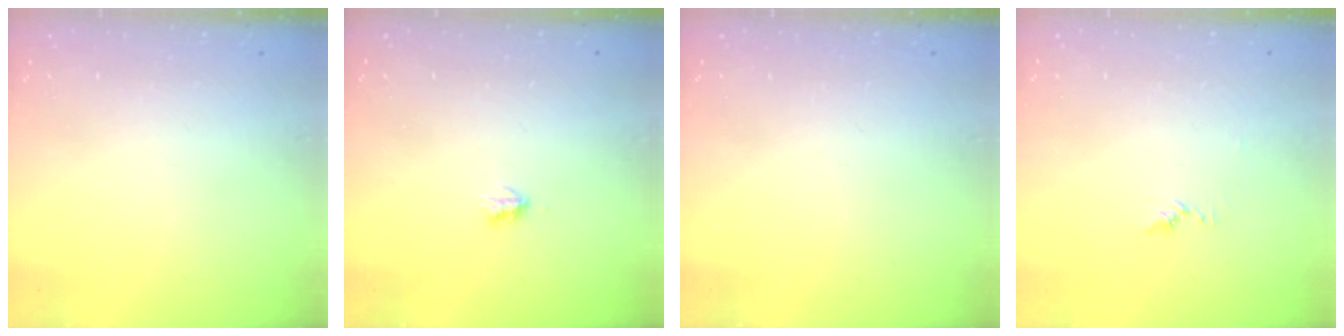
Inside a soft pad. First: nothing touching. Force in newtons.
{"total": 1.7, "press": 1.7, "slide": 0.3}
{"total": 0.0}
{"total": 4.4, "press": 4.4, "slide": 0.4}